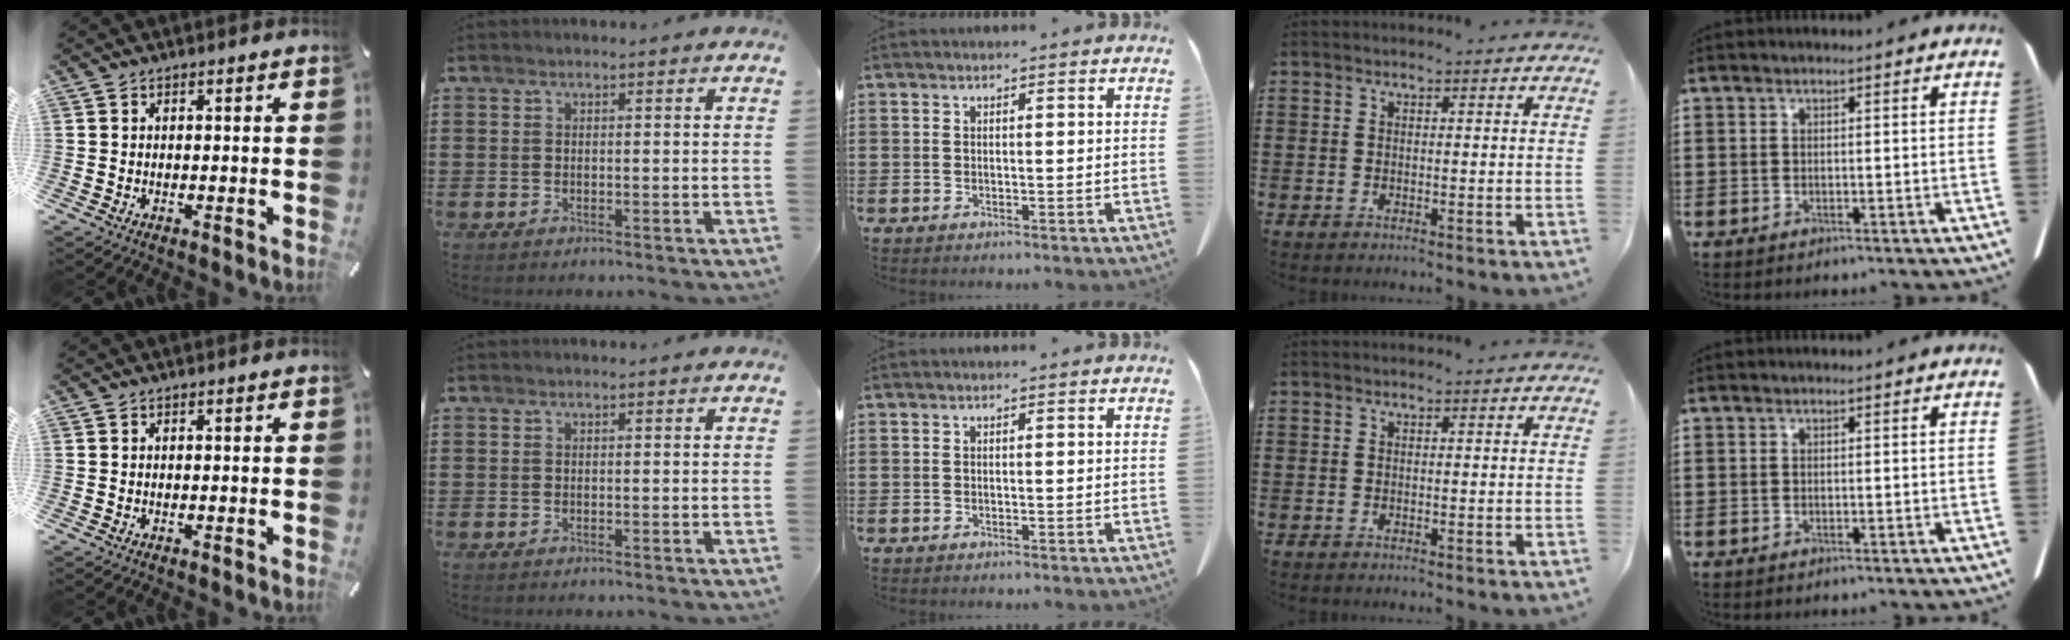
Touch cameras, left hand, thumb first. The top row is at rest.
{}